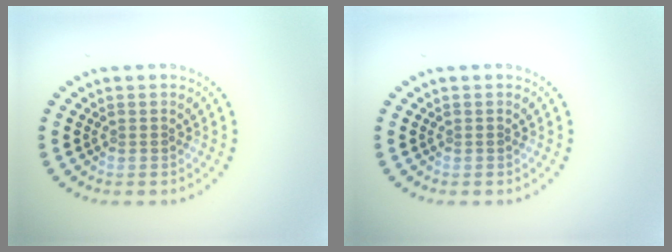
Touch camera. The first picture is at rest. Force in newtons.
{"total": 0.0}